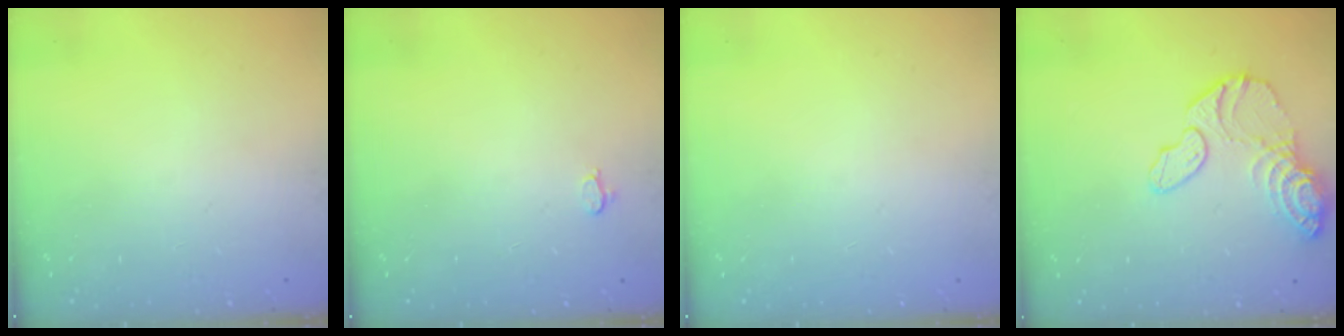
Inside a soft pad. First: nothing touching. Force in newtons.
{"total": 2.6, "press": 2.6, "slide": 0.3}
{"total": 11.3, "press": 2.0, "slide": 11.1}
{"total": 14.5, "press": 13.5, "slide": 5.3}